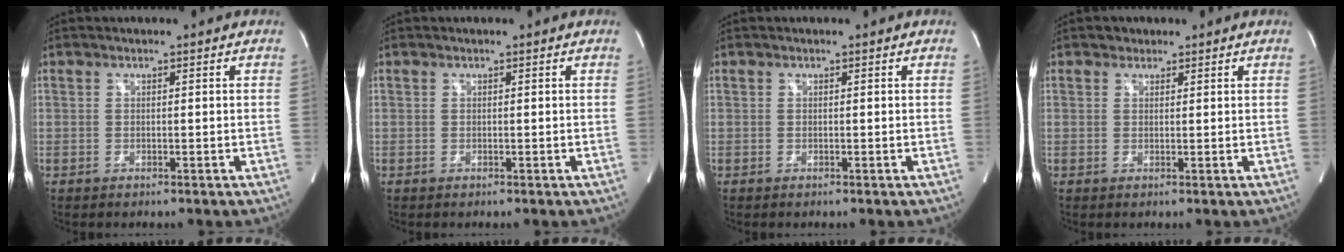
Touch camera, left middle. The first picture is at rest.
{"total": 0.0}
{"total": 0.0}
{"total": 1.4, "force": [0.9, 1.0, 0.0], "torque": [0.006, 0.003, 0.009]}